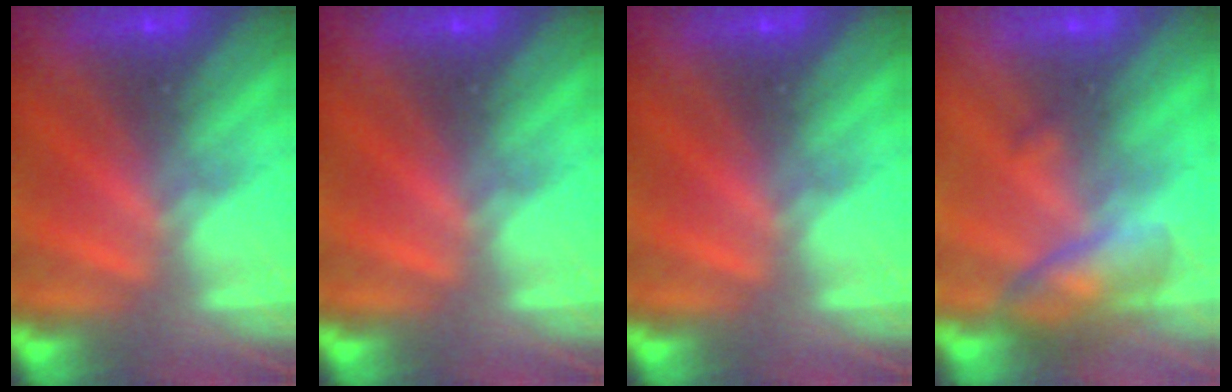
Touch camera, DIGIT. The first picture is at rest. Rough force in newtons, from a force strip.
{"total": 0.0}
{"total": 0.0}
{"total": 2.7}